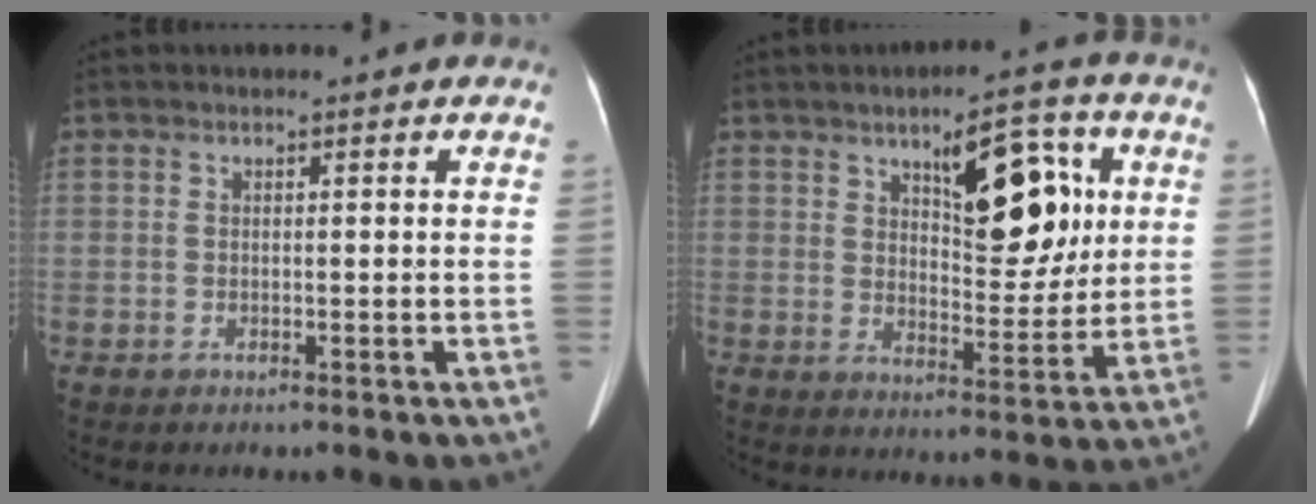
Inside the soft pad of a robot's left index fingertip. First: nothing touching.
{"total": 11.6, "force": [4.1, 4.4, 9.9], "torque": [-0.137, 0.016, 0.064]}